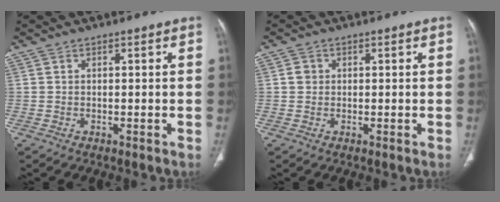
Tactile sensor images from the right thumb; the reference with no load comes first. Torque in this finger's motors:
{"motor_torque": [0.54, 0.75, 0.05, -0.53, 0.07]}